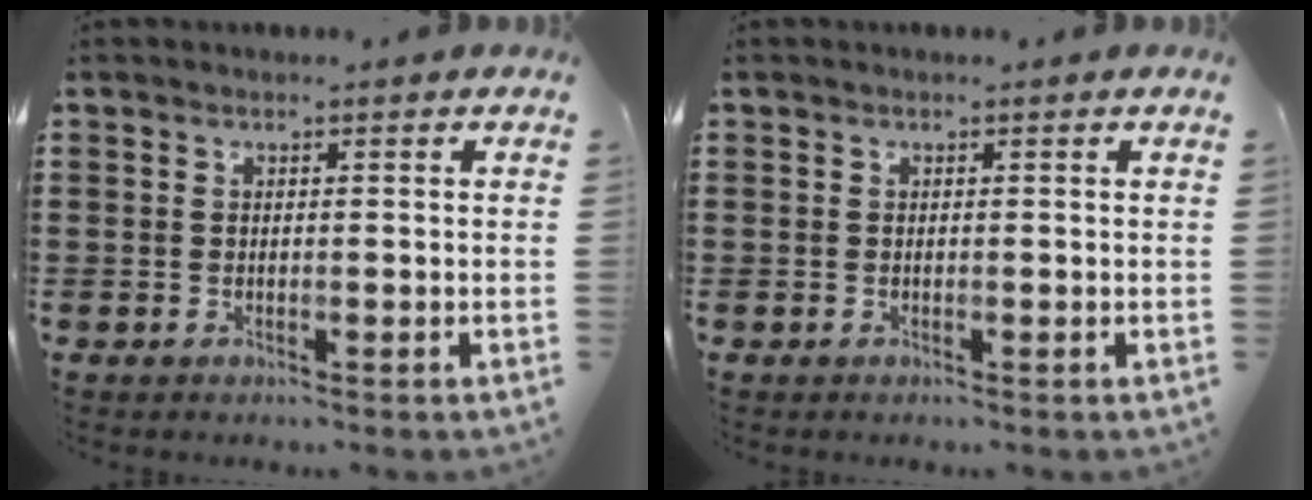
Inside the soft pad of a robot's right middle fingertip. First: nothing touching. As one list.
[{"total": 0.0}]